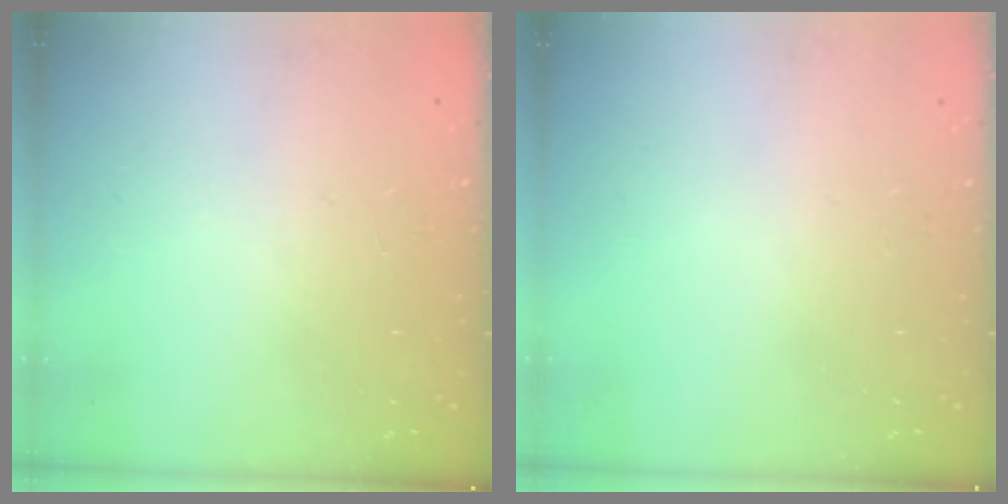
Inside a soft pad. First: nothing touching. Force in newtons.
{"total": 0.0}